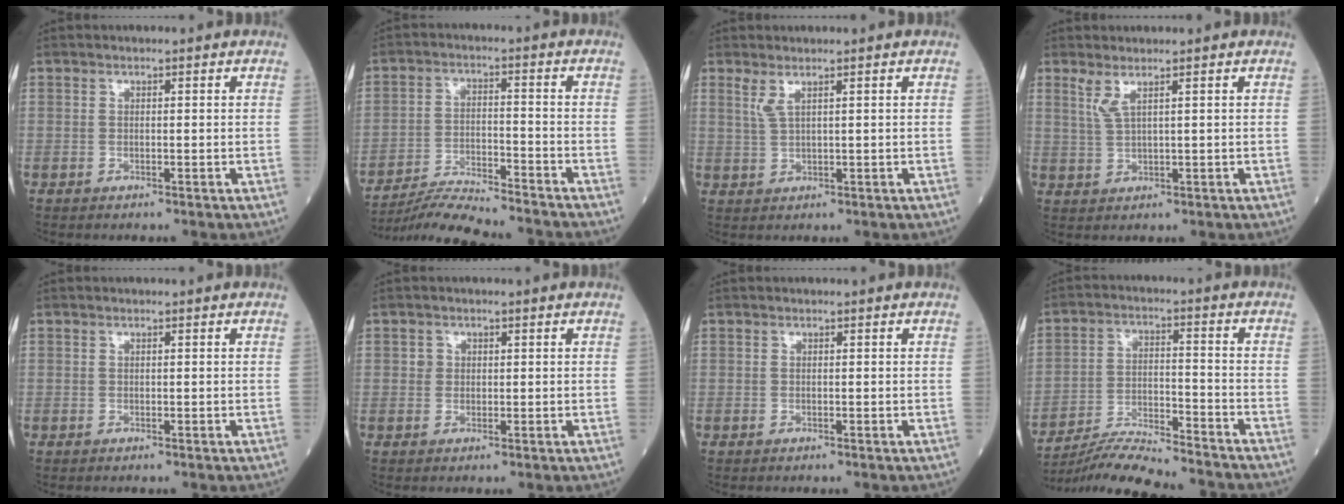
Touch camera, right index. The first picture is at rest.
{"total": 11.7, "force": [-11.2, -0.2, 3.4], "torque": [-0.051, -0.008, -0.188]}
{"total": 2.1, "force": [1.2, 0.0, 1.7], "torque": [-0.046, 0.000, 0.029]}
{"total": 2.4, "force": [1.4, -0.1, 2.0], "torque": [-0.052, -0.001, 0.035]}
{"total": 0.0}
{"total": 1.3, "force": [0.3, 1.2, 0.3], "torque": [0.000, 0.001, 0.003]}
{"total": 0.0}
{"total": 14.3, "force": [-13.5, 0.2, 4.5], "torque": [-0.075, -0.004, -0.221]}